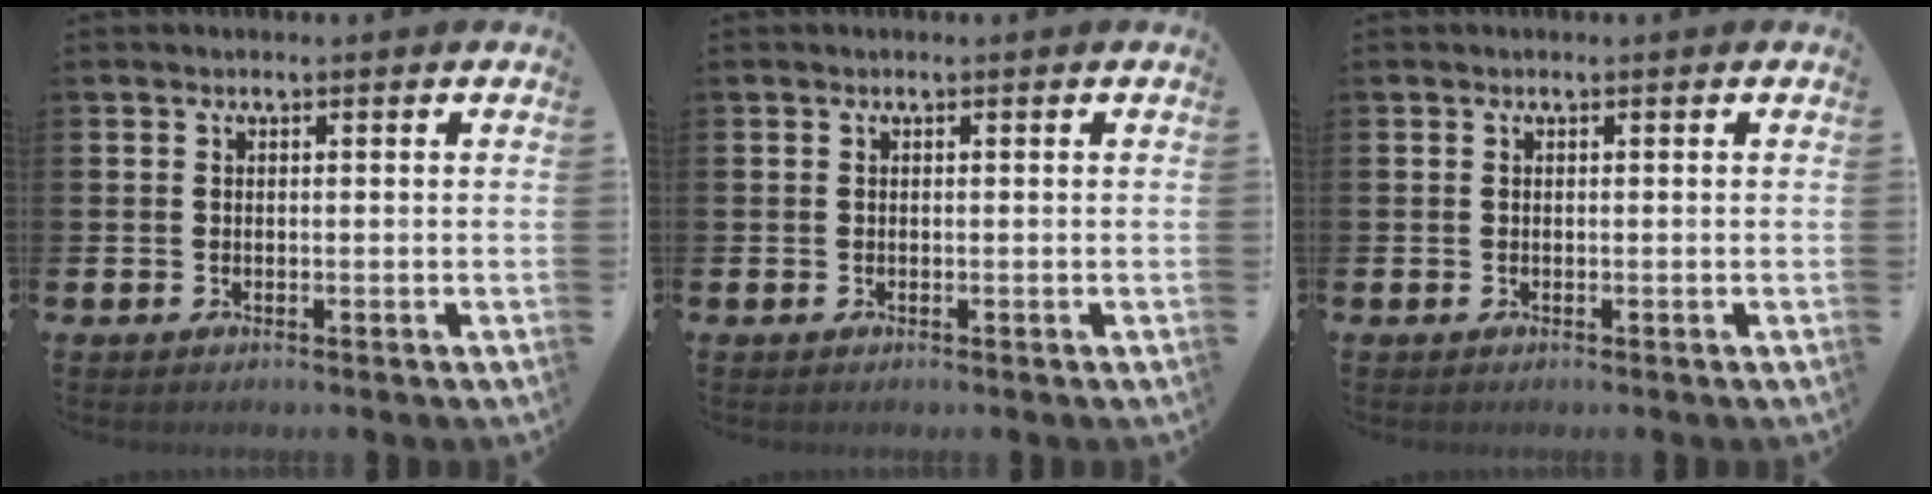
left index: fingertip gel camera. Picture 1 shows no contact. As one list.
[{"total": 0.0}, {"total": 0.0}]